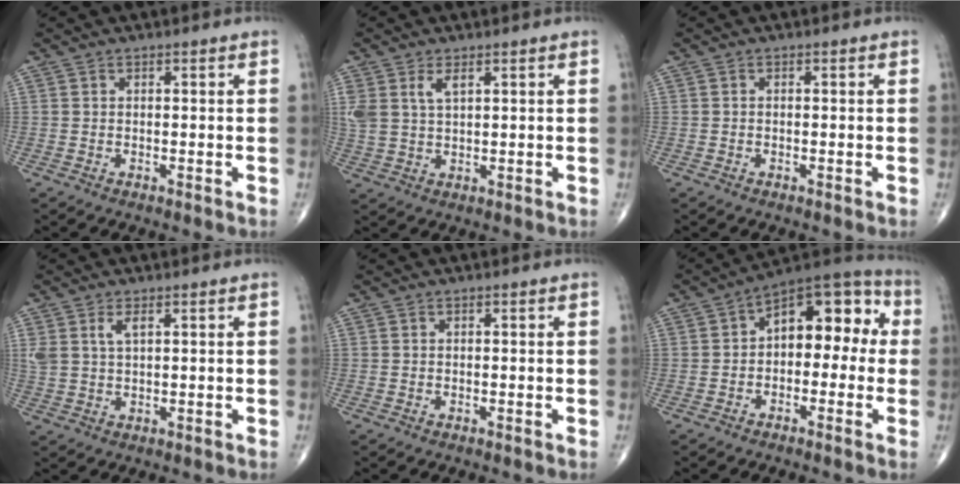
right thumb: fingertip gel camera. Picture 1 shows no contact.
{"total": 5.3, "force": [2.4, 2.6, 3.9], "torque": [-0.087, -0.001, 0.055]}
{"total": 0.0}
{"total": 3.6, "force": [1.7, 1.5, 2.8], "torque": [-0.062, 0.002, 0.039]}
{"total": 0.0}
{"total": 13.4, "force": [0.9, 7.9, 10.8], "torque": [-0.109, 0.048, -0.005]}